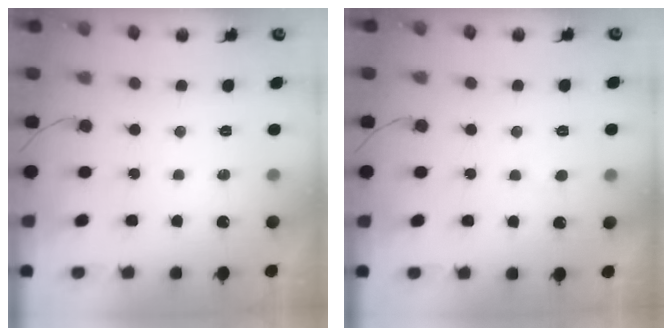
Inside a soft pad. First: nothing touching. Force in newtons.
{"total": 2.3, "press": 2.3, "slide": 0.3}